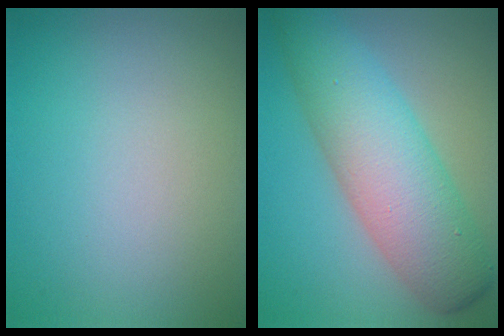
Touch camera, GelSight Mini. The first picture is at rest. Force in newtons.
{"total": 8.2, "press": 8.2, "slide": 0.3}